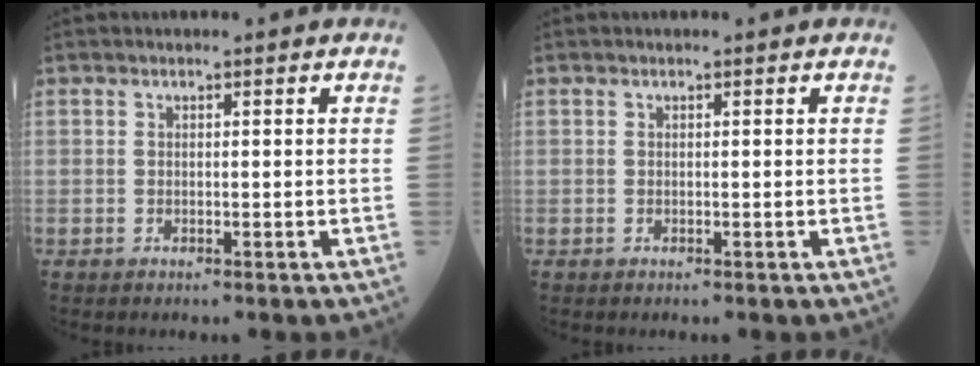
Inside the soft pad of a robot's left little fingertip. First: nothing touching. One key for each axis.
{"total": 0.0}